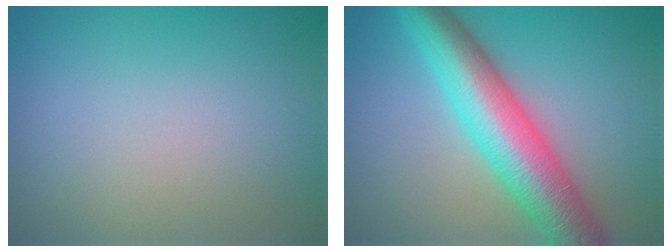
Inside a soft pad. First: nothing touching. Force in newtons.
{"total": 9.0, "press": 9.0, "slide": 0.2}